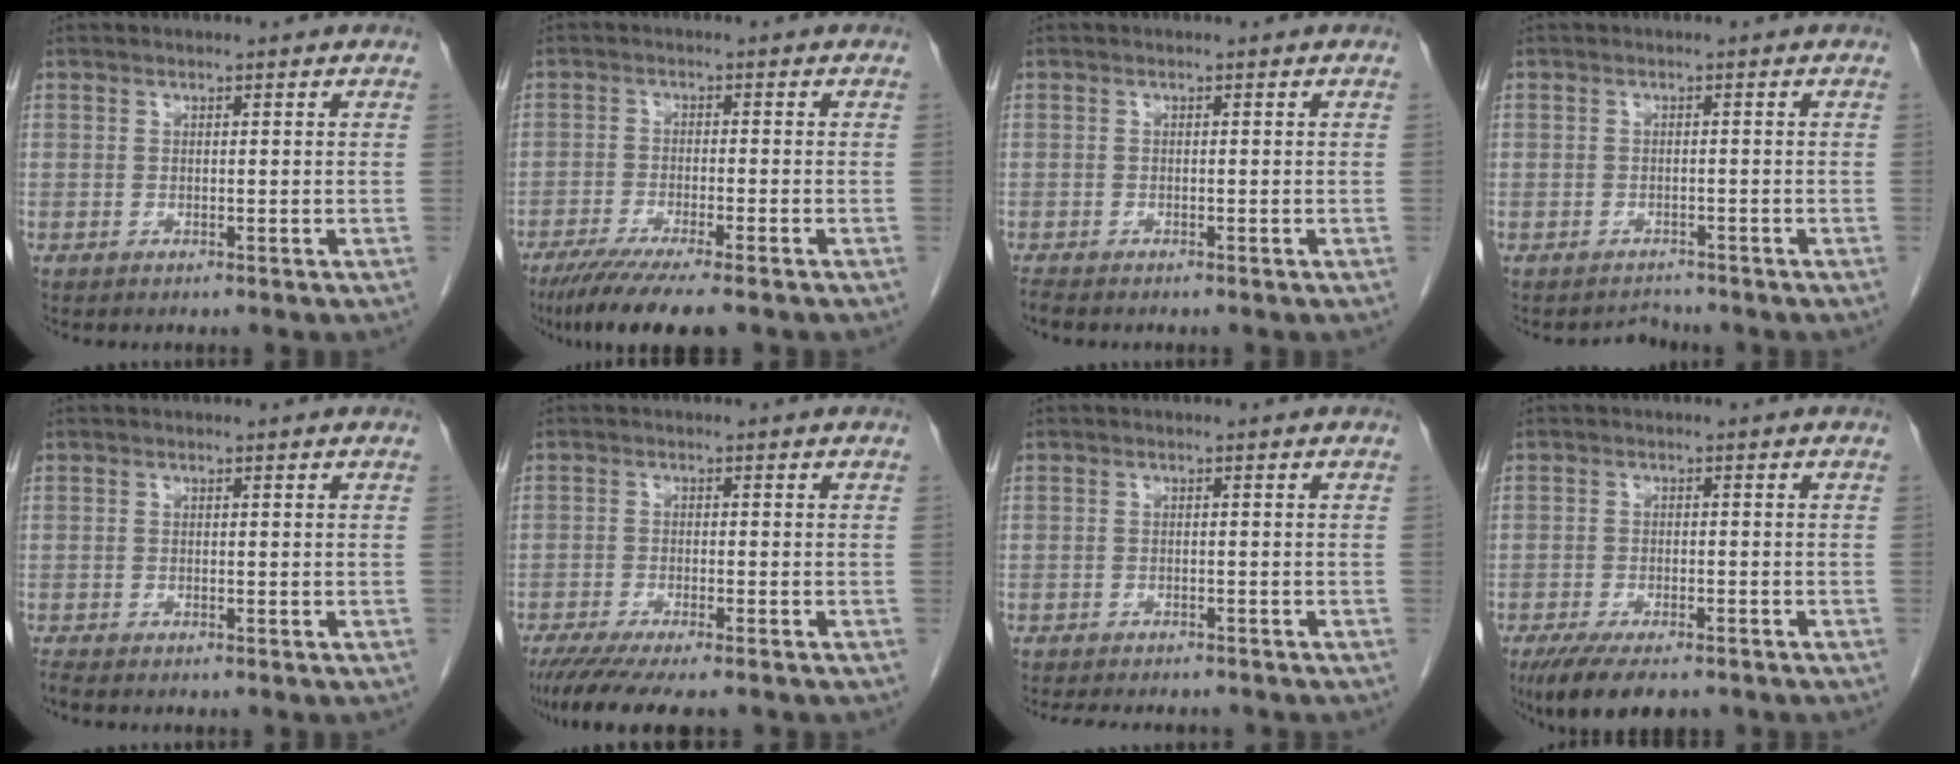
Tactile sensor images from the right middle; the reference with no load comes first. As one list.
[{"total": 9.2, "force": [-7.0, 0.2, 5.9], "torque": [-0.092, -0.023, -0.112]}, {"total": 1.4, "force": [-1.3, 0.3, 0.5], "torque": [-0.016, -0.005, -0.021]}, {"total": 1.7, "force": [-1.5, 0.6, -0.7], "torque": [0.002, -0.005, -0.025]}, {"total": 0.8, "force": [-0.8, -0.1, 0.2], "torque": [-0.012, -0.004, -0.016]}, {"total": 10.1, "force": [-8.2, 1.2, 5.7], "torque": [-0.083, -0.021, -0.129]}, {"total": 7.9, "force": [-7.0, 2.2, 2.9], "torque": [-0.042, -0.005, -0.091]}, {"total": 9.3, "force": [-7.0, 2.9, 5.4], "torque": [-0.083, -0.014, -0.107]}]